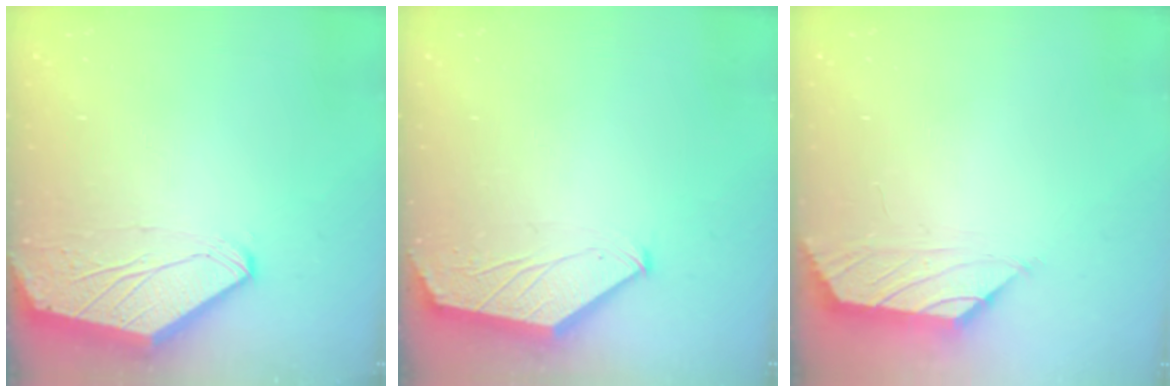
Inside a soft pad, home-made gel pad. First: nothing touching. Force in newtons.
{"total": 1.6, "press": 1.6, "slide": 0.4}
{"total": 0.9, "press": 0.7, "slide": 0.5}